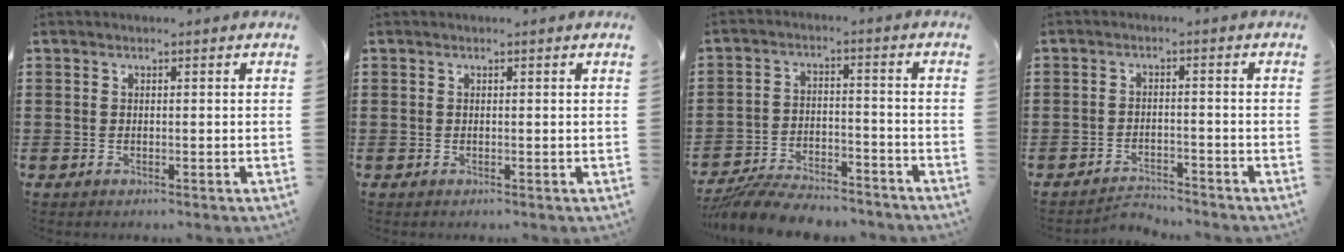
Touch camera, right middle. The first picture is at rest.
{"total": 0.0}
{"total": 7.0, "force": [-6.7, 1.0, 1.7], "torque": [-0.034, 0.009, -0.129]}
{"total": 2.8, "force": [-2.7, 0.3, 0.1], "torque": [-0.009, 0.000, -0.058]}